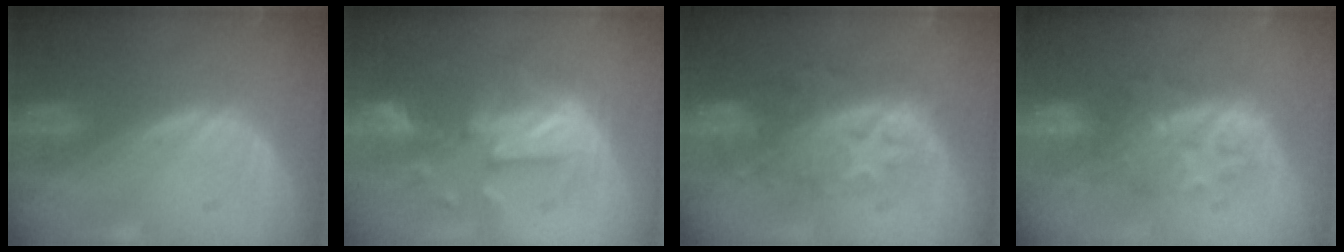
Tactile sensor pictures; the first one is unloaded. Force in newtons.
{"total": 9.4, "press": 9.0, "slide": 2.5}
{"total": 8.3, "press": 8.0, "slide": 2.2}
{"total": 7.9, "press": 7.7, "slide": 1.7}